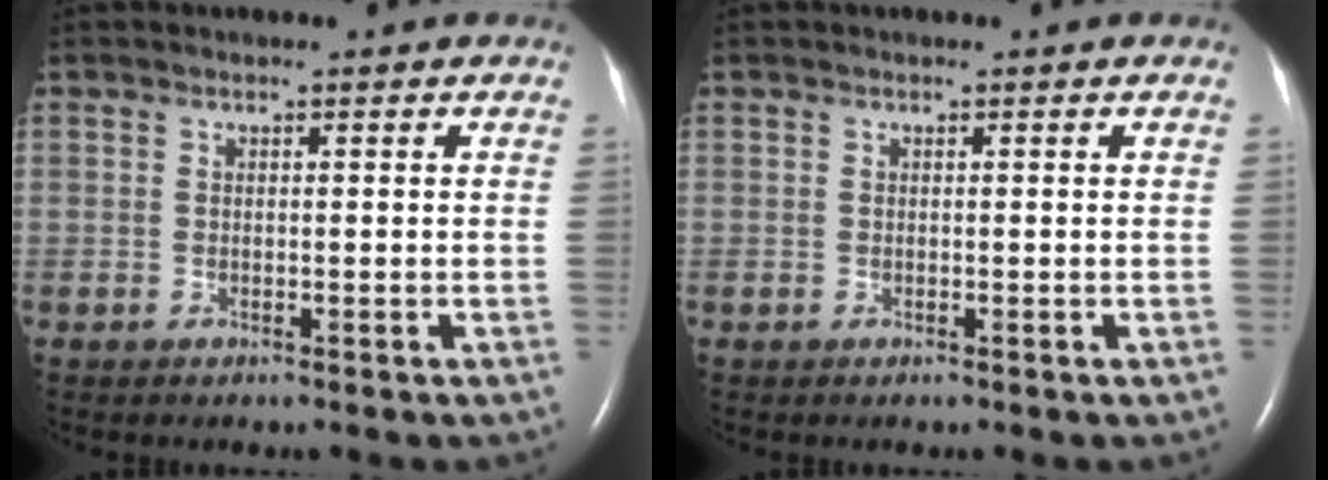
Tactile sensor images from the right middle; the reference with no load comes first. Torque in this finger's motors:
{"motor_torque": [0.06, -0.11, 0.00, 0.00]}